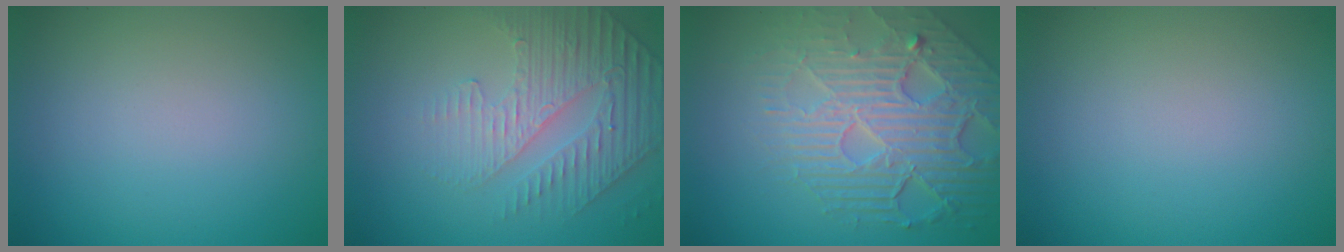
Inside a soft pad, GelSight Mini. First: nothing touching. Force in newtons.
{"total": 4.6, "press": 3.3, "slide": 3.2}
{"total": 7.8, "press": 5.5, "slide": 5.6}
{"total": 0.0}